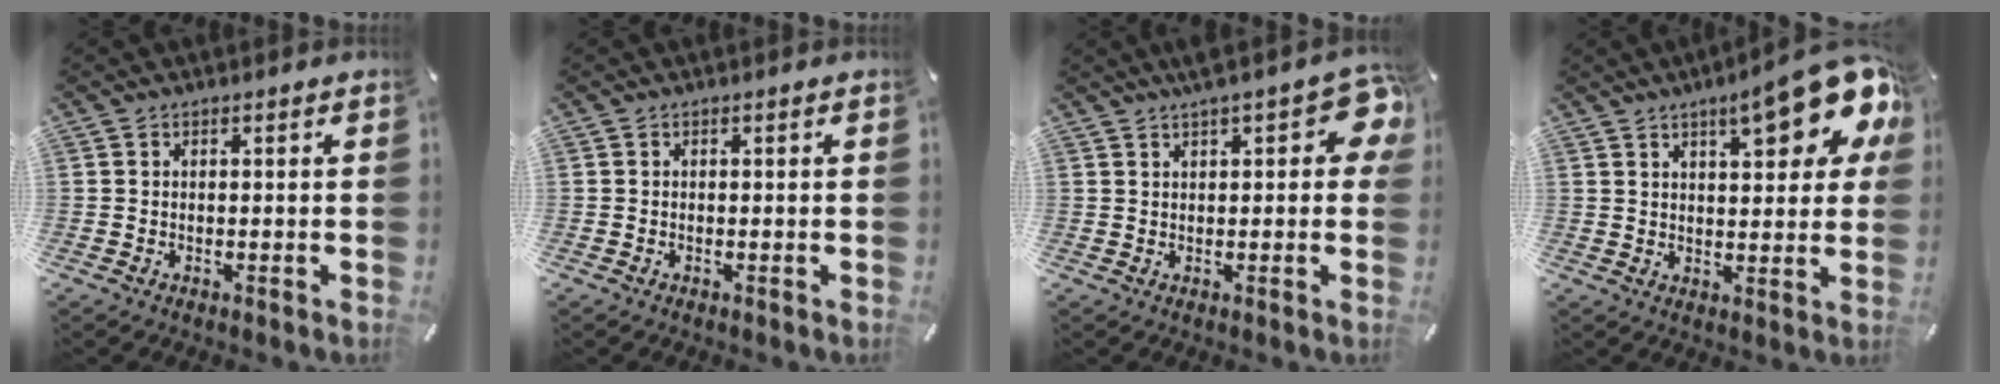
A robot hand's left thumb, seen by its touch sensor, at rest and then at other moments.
{"total": 0.0}
{"total": 9.3, "force": [3.7, 3.5, 7.8], "torque": [-0.105, -0.006, 0.061]}
{"total": 15.3, "force": [9.3, 4.9, 11.1], "torque": [-0.149, -0.051, 0.149]}